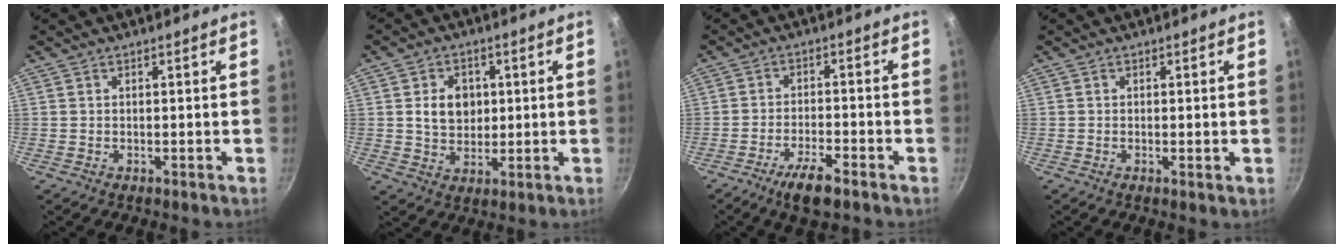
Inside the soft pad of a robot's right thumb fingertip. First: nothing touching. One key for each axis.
{"total": 7.3, "fx": 1.2, "fy": 5.7, "fz": 4.4, "tx": -0.046, "ty": -0.004, "tz": 0.021}
{"total": 6.8, "fx": -4.4, "fy": 1.6, "fz": 4.9, "tx": -0.088, "ty": 0.023, "tz": -0.075}
{"total": 0.9, "fx": 0.0, "fy": 0.1, "fz": 0.9, "tx": -0.015, "ty": -0.002, "tz": -0.002}